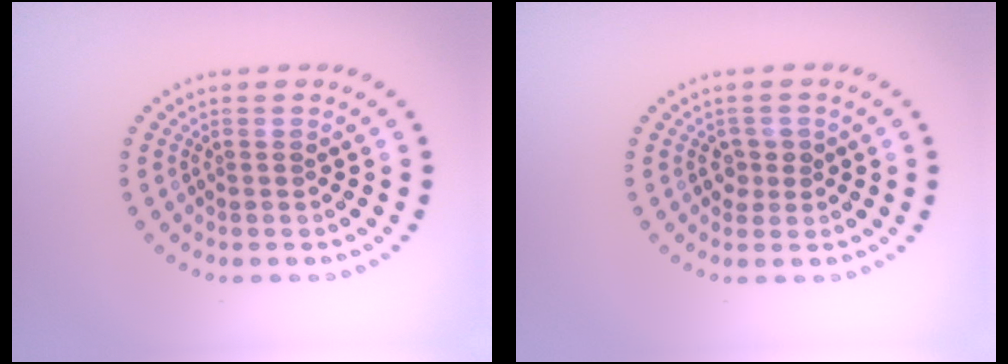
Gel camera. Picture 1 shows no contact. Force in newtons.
{"total": 1.2, "press": 1.1, "slide": 0.4}